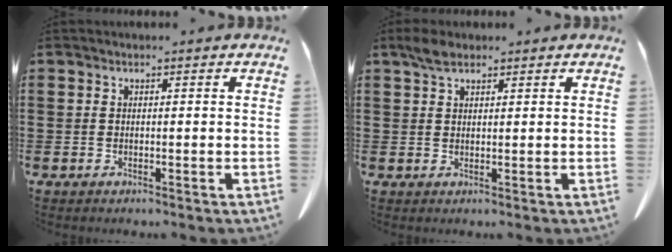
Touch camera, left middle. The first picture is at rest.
{"total": 2.7, "force": [1.9, 1.1, 1.6], "torque": [-0.037, 0.004, 0.036]}